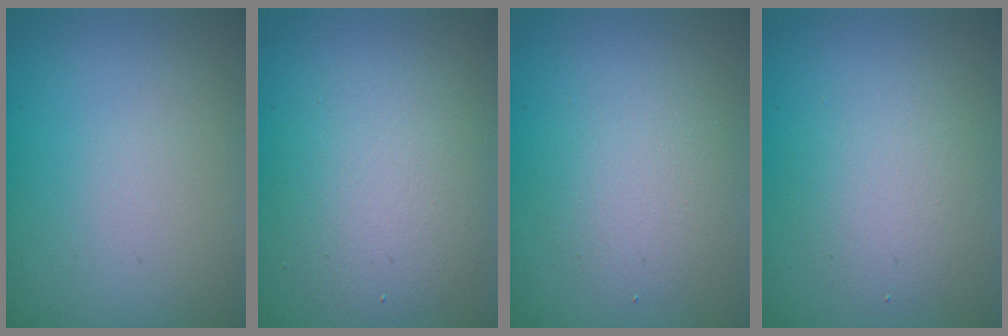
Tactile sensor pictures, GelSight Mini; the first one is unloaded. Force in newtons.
{"total": 4.3, "press": 4.3, "slide": 0.4}
{"total": 2.7, "press": 2.7, "slide": 0.2}
{"total": 2.8, "press": 2.8, "slide": 0.2}